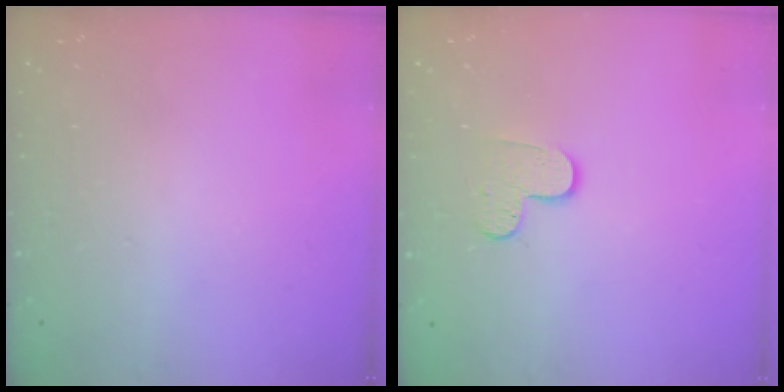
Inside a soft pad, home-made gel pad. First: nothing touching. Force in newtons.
{"total": 7.4, "press": 7.4, "slide": 0.7}